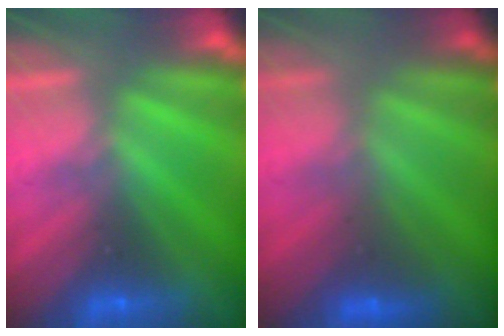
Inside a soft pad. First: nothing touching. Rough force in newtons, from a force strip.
{"total": 2.4}